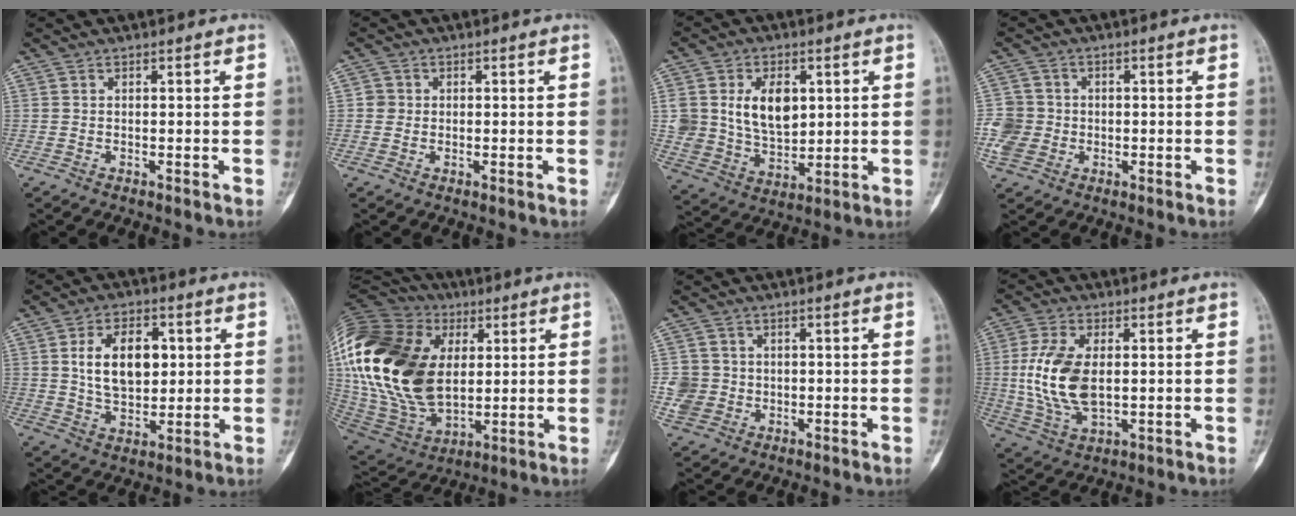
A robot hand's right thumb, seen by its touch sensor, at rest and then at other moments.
{"total": 2.0, "force": [0.2, 1.9, 0.3], "torque": [0.005, 0.005, 0.002]}
{"total": 12.6, "force": [3.2, 8.7, 8.5], "torque": [-0.118, -0.017, 0.071]}
{"total": 6.2, "force": [-0.9, 5.8, 2.0], "torque": [-0.028, 0.010, -0.014]}
{"total": 12.0, "force": [2.3, 7.5, 9.1], "torque": [-0.125, -0.004, 0.043]}
{"total": 31.6, "force": [5.1, 20.6, 23.3], "torque": [-0.482, -0.004, 0.104]}
{"total": 5.2, "force": [-0.1, 5.1, 1.0], "torque": [-0.003, 0.005, 0.003]}
{"total": 13.1, "force": [0.6, 7.4, 10.8], "torque": [-0.223, -0.005, 0.020]}